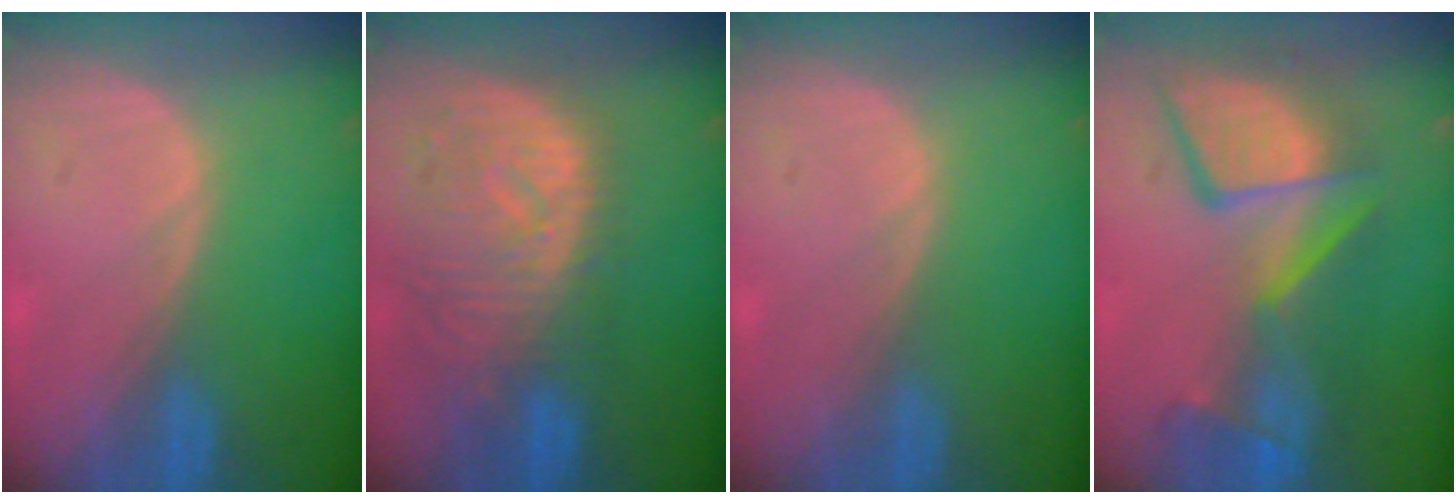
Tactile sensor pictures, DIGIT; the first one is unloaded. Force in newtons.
{"total": 11.2, "press": 9.7, "slide": 5.5}
{"total": 0.0}
{"total": 11.5, "press": 10.7, "slide": 4.4}